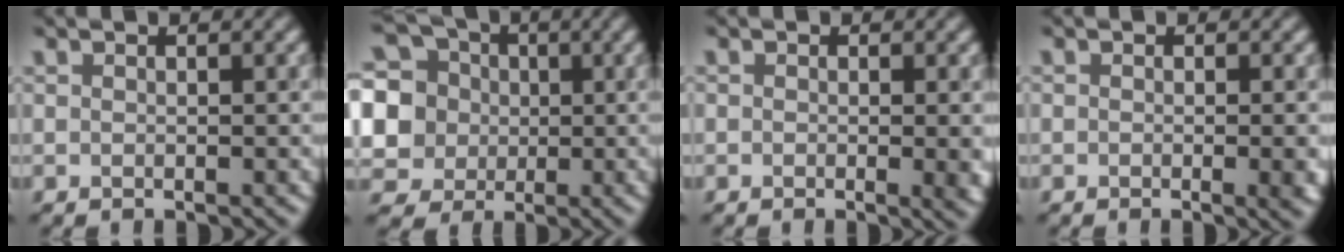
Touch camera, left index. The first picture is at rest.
{"total": 10.9, "force": [2.0, 9.9, 4.2], "torque": [-0.124, 0.031, 0.021]}
{"total": 2.1, "force": [-0.2, 0.7, 2.0], "torque": [-0.022, -0.007, -0.003]}
{"total": 2.8, "force": [-0.5, 1.0, 2.6], "torque": [-0.024, -0.007, -0.004]}